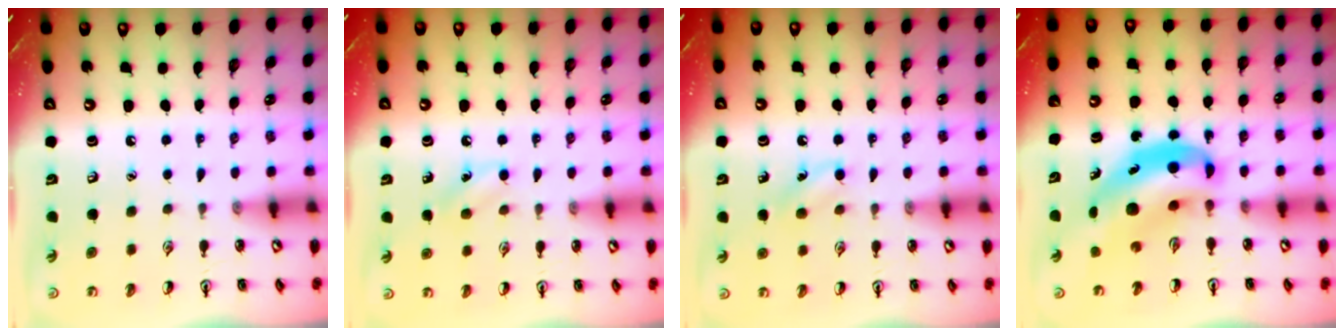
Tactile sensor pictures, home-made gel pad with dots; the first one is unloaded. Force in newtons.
{"total": 7.2, "press": 7.0, "slide": 1.8}
{"total": 6.0, "press": 5.7, "slide": 1.7}
{"total": 9.7, "press": 9.3, "slide": 2.6}